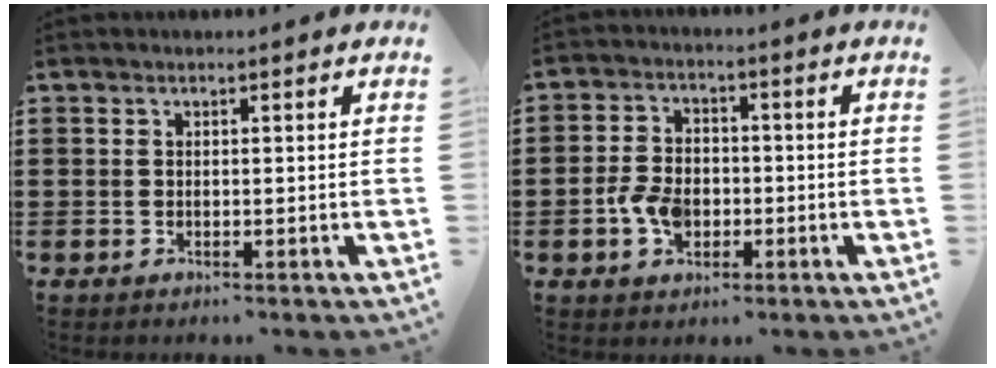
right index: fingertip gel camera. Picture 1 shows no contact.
{"total": 5.4, "force": [-1.5, 3.8, 3.6], "torque": [-0.088, 0.003, -0.031]}